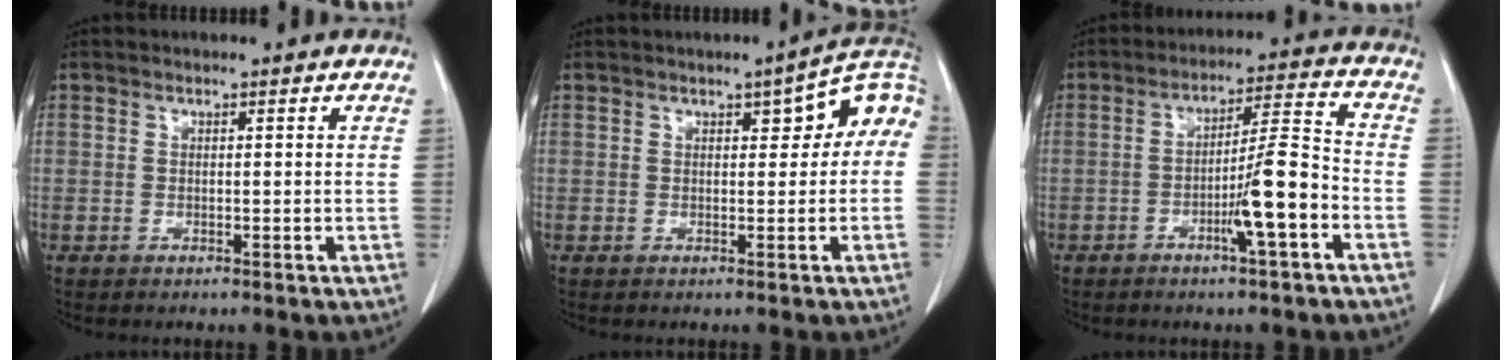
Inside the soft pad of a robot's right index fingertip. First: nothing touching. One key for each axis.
{"total": 6.9, "fx": 1.3, "fy": 2.3, "fz": 6.4, "tx": -0.074, "ty": 0.033, "tz": 0.010}
{"total": 8.9, "fx": -3.4, "fy": 0.0, "fz": 8.2, "tx": -0.137, "ty": 0.007, "tz": -0.056}